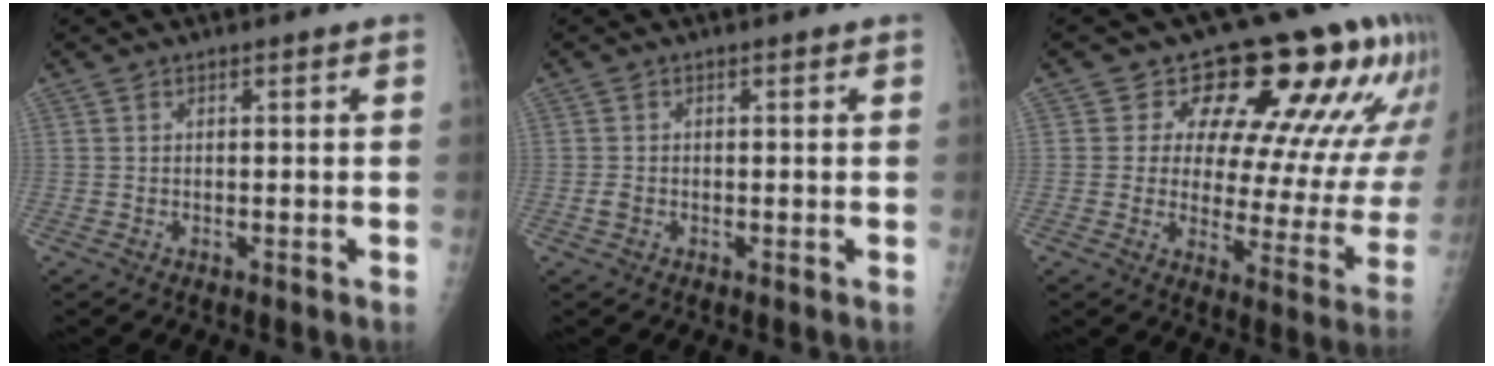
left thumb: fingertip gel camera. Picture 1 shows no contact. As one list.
[{"total": 1.3, "force": [0.0, 1.0, 0.8], "torque": [-0.009, 0.000, 0.001]}, {"total": 18.9, "force": [11.2, 8.7, 12.4], "torque": [-0.106, -0.056, 0.135]}]